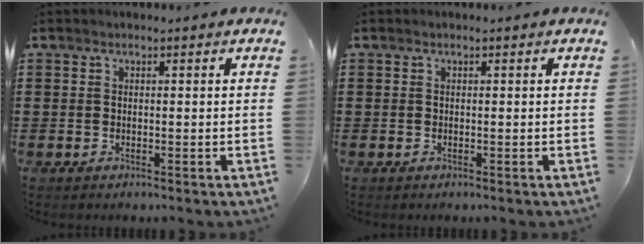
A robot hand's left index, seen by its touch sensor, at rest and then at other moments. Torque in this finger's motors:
{"motor_torque": [0.00, 0.00, 0.00, 0.00]}